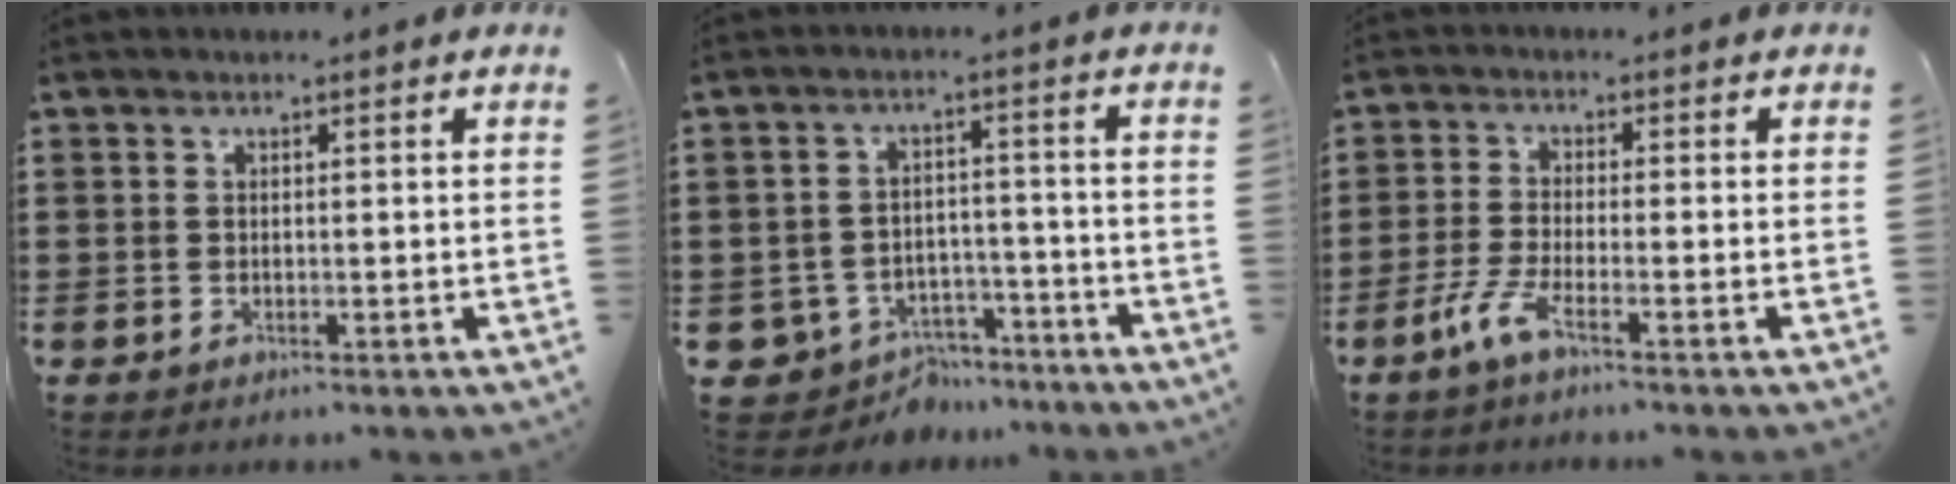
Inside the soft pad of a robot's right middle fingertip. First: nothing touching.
{"total": 5.9, "force": [-5.2, 2.7, 0.9], "torque": [-0.039, 0.016, -0.109]}
{"total": 4.5, "force": [-3.0, 0.5, 3.3], "torque": [-0.082, -0.009, -0.063]}